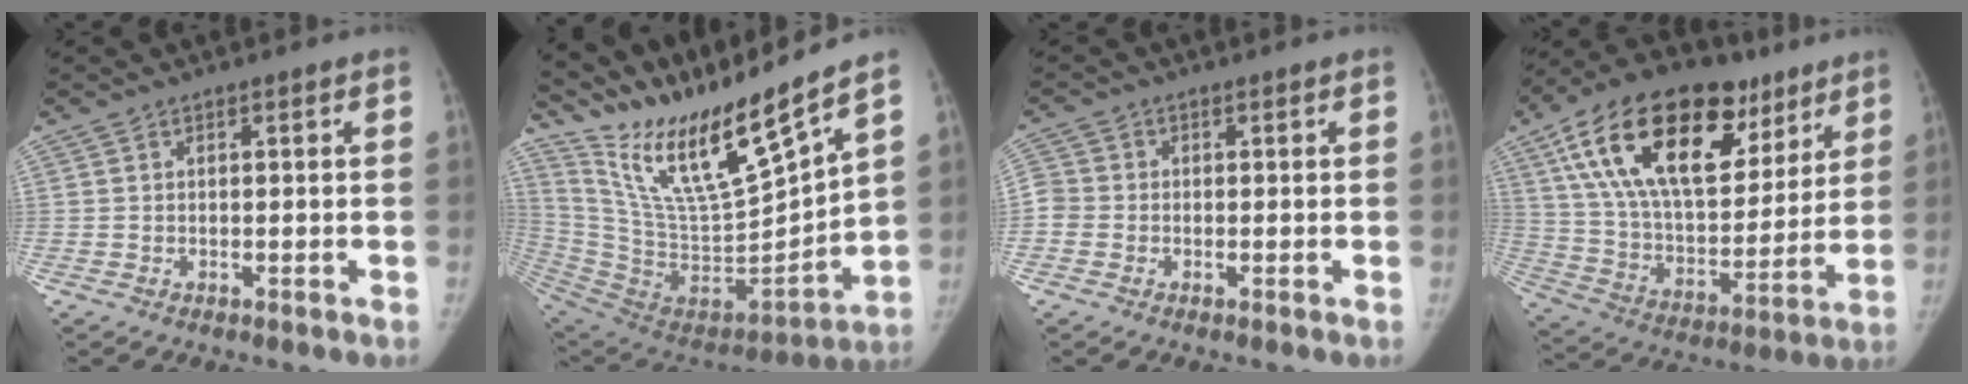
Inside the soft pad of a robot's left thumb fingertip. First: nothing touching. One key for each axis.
{"total": 23.6, "fx": 18.7, "fy": 2.5, "fz": 14.2, "tx": -0.218, "ty": -0.097, "tz": 0.353}
{"total": 3.6, "fx": -0.7, "fy": 3.3, "fz": 1.3, "tx": -0.021, "ty": 0.007, "tz": -0.020}
{"total": 30.7, "fx": 15.3, "fy": 16.4, "fz": 20.9, "tx": -0.332, "ty": -0.001, "tz": 0.263}